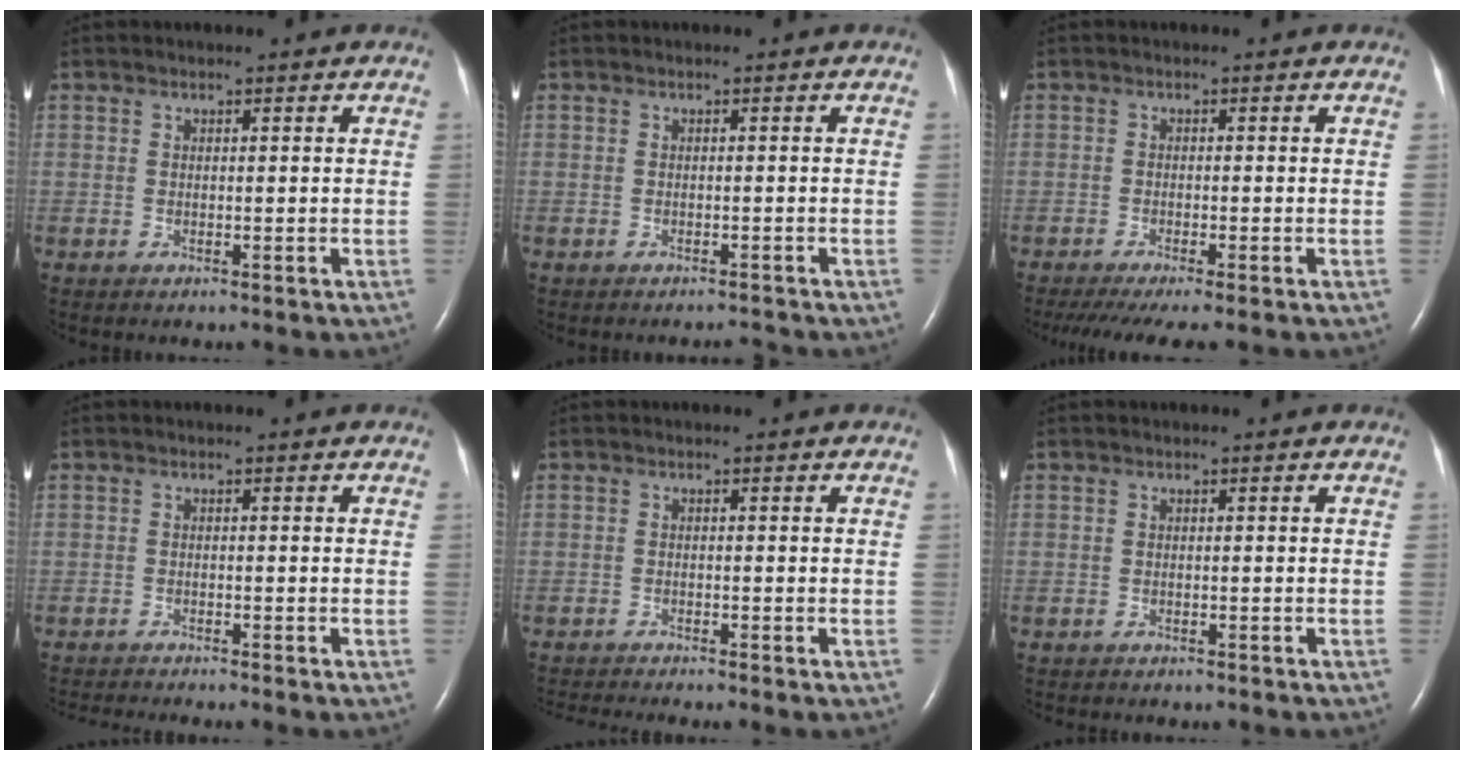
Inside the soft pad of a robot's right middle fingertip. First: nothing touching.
{"total": 1.1, "force": [-1.1, -0.2, -0.1], "torque": [-0.003, -0.007, -0.011]}
{"total": 8.3, "force": [-6.7, 0.3, 4.9], "torque": [-0.068, -0.018, -0.106]}
{"total": 5.2, "force": [-4.8, -0.6, 1.8], "torque": [-0.018, -0.013, -0.074]}
{"total": 4.9, "force": [-4.5, -0.9, 1.6], "torque": [-0.019, -0.013, -0.072]}
{"total": 3.7, "force": [-3.2, 1.0, 1.6], "torque": [-0.025, -0.006, -0.031]}